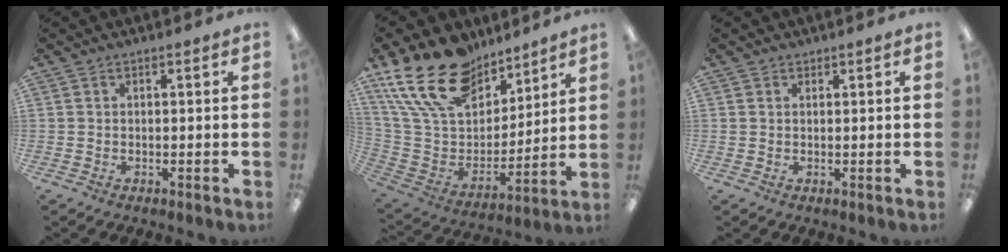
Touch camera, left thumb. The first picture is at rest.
{"total": 22.6, "force": [15.5, 12.3, 10.9], "torque": [-0.229, -0.084, 0.289]}
{"total": 0.8, "force": [0.7, 0.4, 0.1], "torque": [-0.002, 0.001, 0.014]}